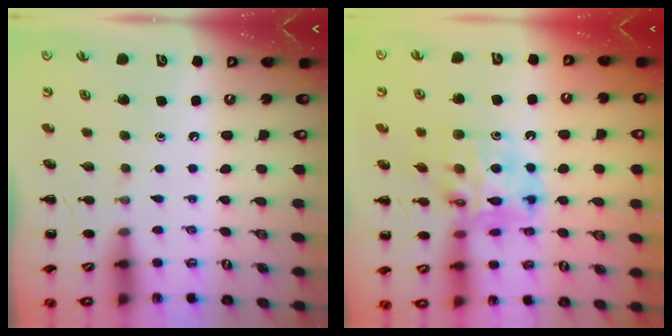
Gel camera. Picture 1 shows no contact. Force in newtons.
{"total": 12.9, "press": 12.5, "slide": 3.6}